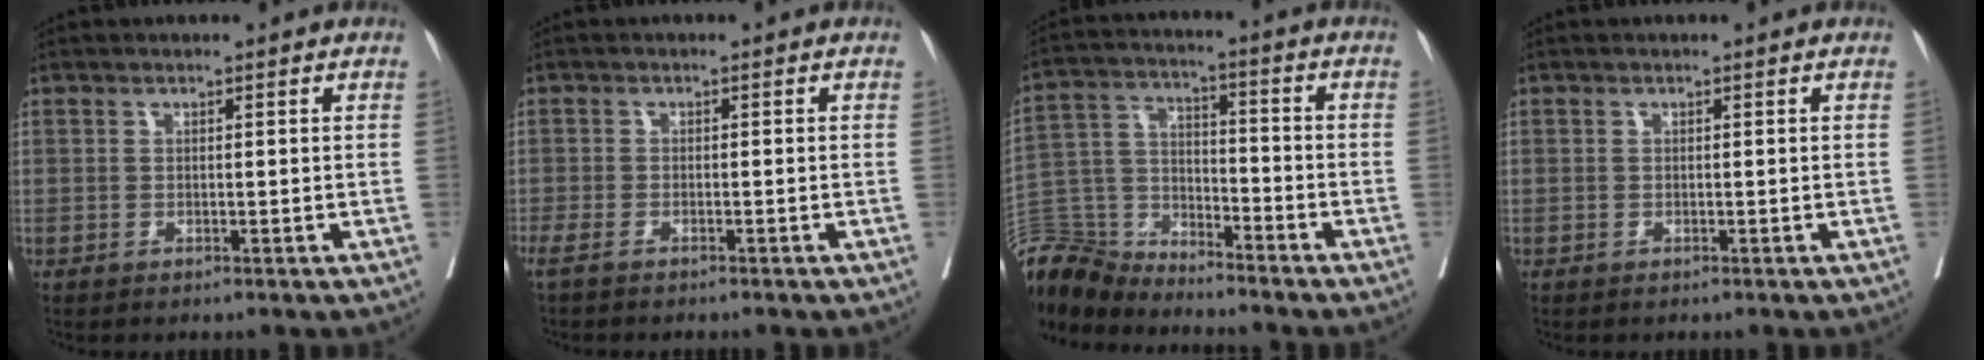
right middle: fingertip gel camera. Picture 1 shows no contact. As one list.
[{"total": 2.8, "force": [-2.3, 0.1, 1.6], "torque": [-0.028, -0.007, -0.037]}, {"total": 11.2, "force": [-11.1, 1.8, 0.4], "torque": [-0.012, 0.021, -0.219]}, {"total": 0.0}]